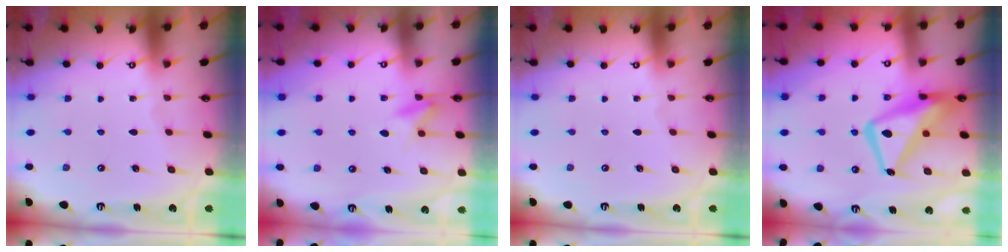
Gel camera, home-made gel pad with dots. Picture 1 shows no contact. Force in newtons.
{"total": 7.0, "press": 6.9, "slide": 1.0}
{"total": 0.0}
{"total": 15.3, "press": 15.2, "slide": 1.5}